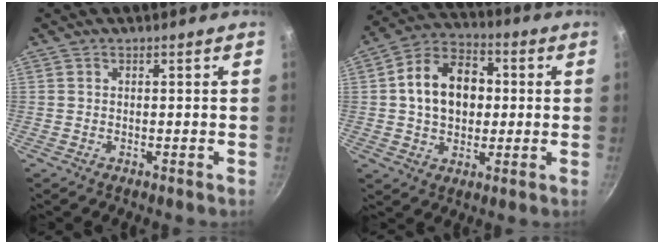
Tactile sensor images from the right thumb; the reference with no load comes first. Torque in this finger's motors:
{"motor_torque": [-0.31, 0.71, 0.39, -0.07, 0.12]}